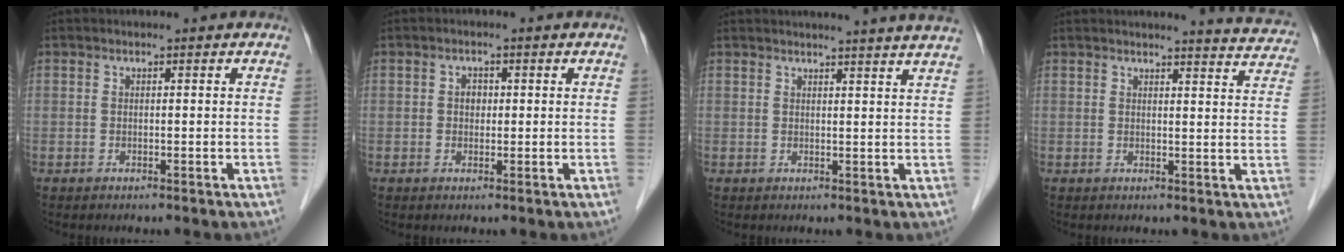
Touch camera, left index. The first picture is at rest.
{"total": 1.7, "force": [0.2, 1.4, 1.0], "torque": [-0.017, 0.003, 0.002]}
{"total": 9.1, "force": [8.6, -1.4, 2.6], "torque": [-0.027, -0.023, 0.081]}
{"total": 7.4, "force": [7.4, 0.0, 0.9], "torque": [-0.008, -0.028, 0.064]}